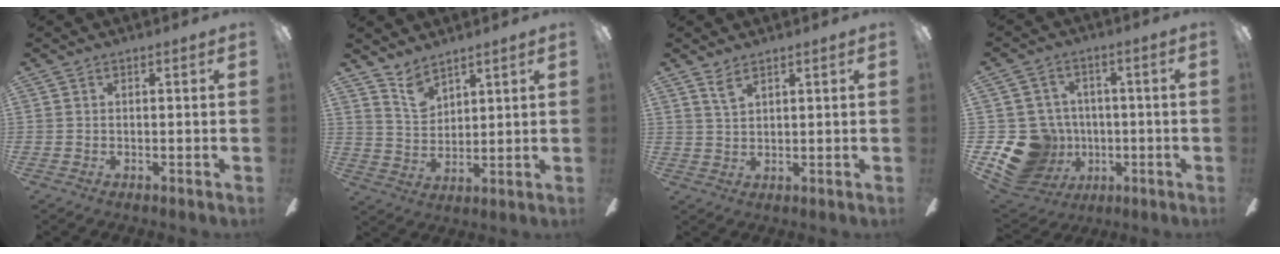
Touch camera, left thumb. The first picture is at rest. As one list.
[{"total": 6.5, "force": [5.4, 3.2, 1.8], "torque": [-0.037, -0.026, 0.102]}, {"total": 3.2, "force": [2.4, 1.1, 1.7], "torque": [-0.039, 0.000, 0.044]}, {"total": 14.5, "force": [-3.8, 13.1, 5.1], "torque": [-0.121, 0.022, -0.052]}]